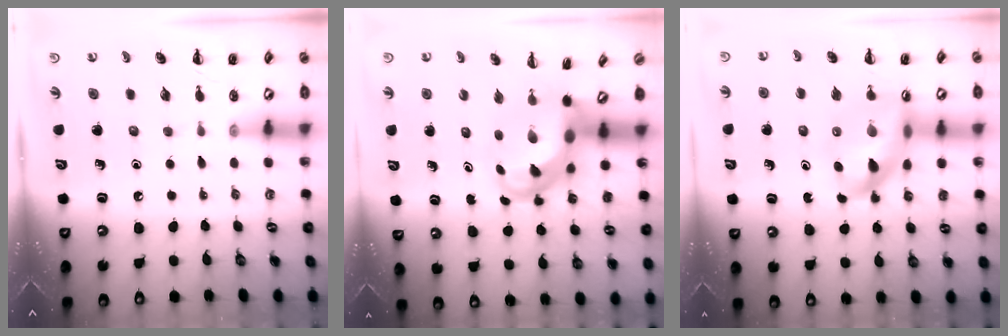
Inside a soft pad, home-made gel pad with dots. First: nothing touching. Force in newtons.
{"total": 5.9, "press": 5.8, "slide": 1.3}
{"total": 12.7, "press": 12.3, "slide": 3.3}